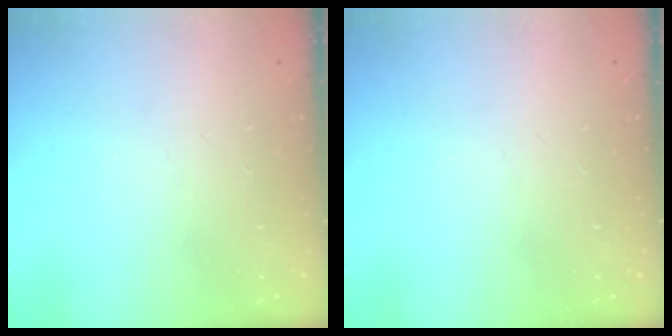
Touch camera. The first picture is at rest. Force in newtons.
{"total": 0.0}